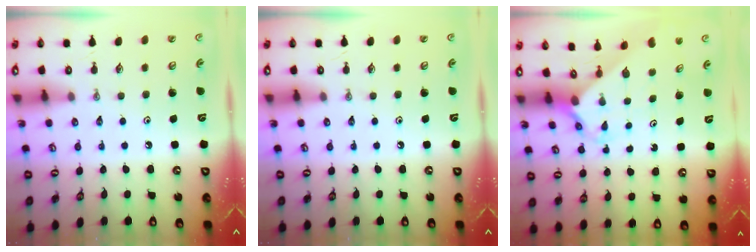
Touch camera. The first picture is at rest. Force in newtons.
{"total": 0.0}
{"total": 2.4, "press": 2.4, "slide": 0.2}